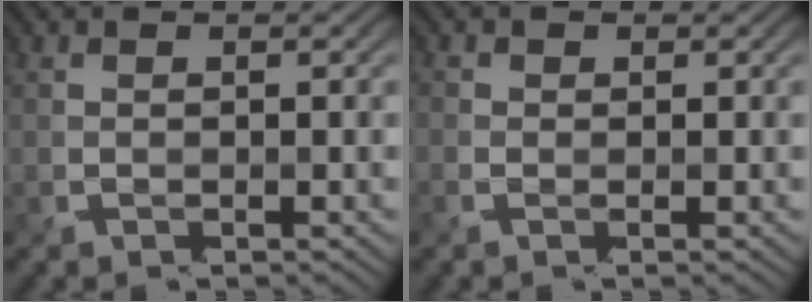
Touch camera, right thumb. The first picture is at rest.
{"total": 1.0, "force": [0.0, 1.0, 0.2], "torque": [-0.005, 0.001, -0.006]}